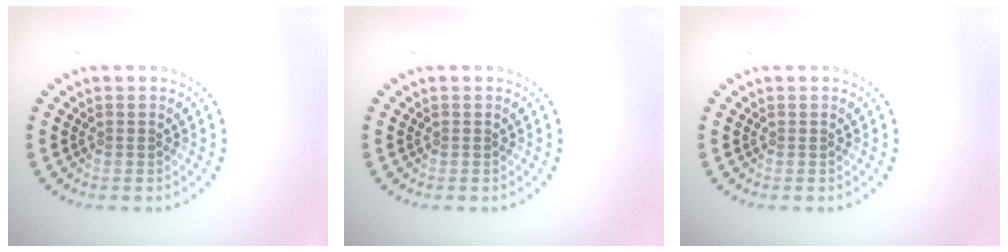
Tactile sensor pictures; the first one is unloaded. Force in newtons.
{"total": 0.0}
{"total": 0.0}